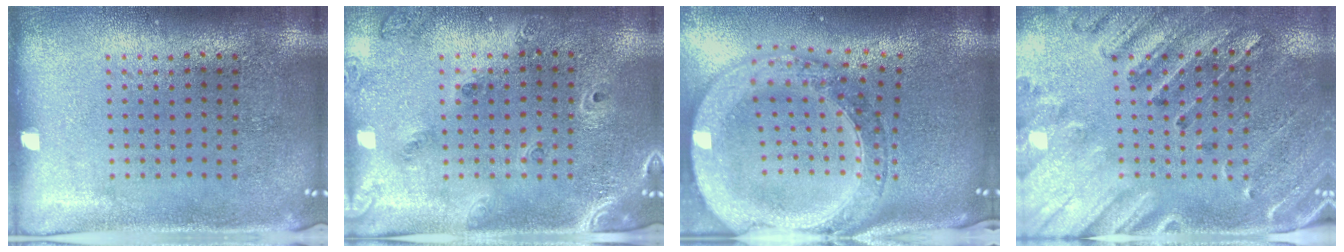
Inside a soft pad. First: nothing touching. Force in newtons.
{"total": 1.5, "press": 1.4, "slide": 0.5}
{"total": 4.1, "press": 3.1, "slide": 2.6}
{"total": 2.6, "press": 2.4, "slide": 1.1}